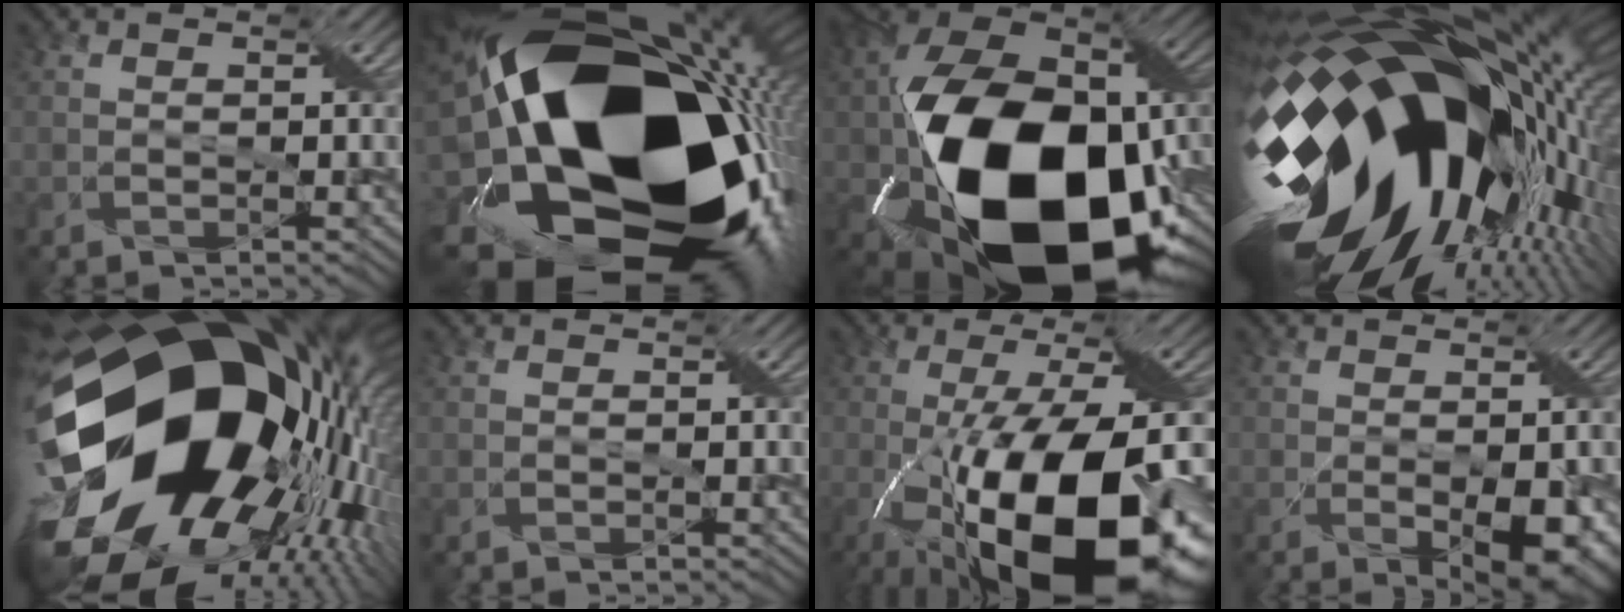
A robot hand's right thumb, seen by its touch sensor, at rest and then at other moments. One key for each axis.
{"total": 24.1, "fx": -1.3, "fy": 15.8, "fz": 18.2, "tx": -0.330, "ty": -0.065, "tz": -0.015}
{"total": 22.2, "fx": -4.9, "fy": 14.5, "fz": 16.1, "tx": -0.338, "ty": -0.047, "tz": -0.056}
{"total": 23.0, "fx": -3.5, "fy": 14.3, "fz": 17.7, "tx": -0.349, "ty": -0.086, "tz": -0.044}
{"total": 23.8, "fx": -1.2, "fy": 15.5, "fz": 18.0, "tx": -0.343, "ty": -0.082, "tz": -0.011}
{"total": 0.0}
{"total": 21.6, "fx": -7.6, "fy": 8.3, "fz": 18.4, "tx": -0.318, "ty": -0.033, "tz": -0.110}
{"total": 5.9, "fx": -1.5, "fy": 2.8, "fz": 4.9, "tx": -0.085, "ty": -0.027, "tz": -0.005}